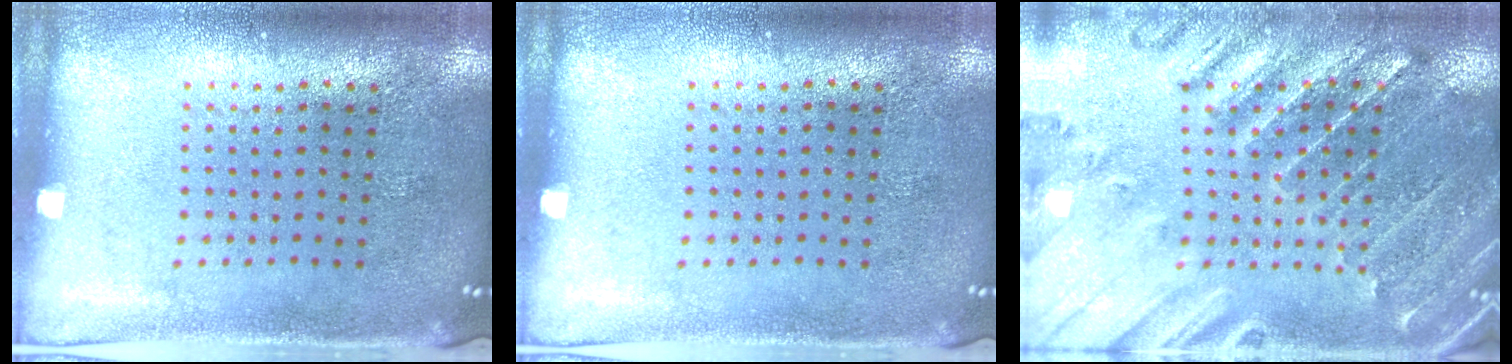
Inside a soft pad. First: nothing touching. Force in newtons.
{"total": 0.0}
{"total": 1.3, "press": 1.3, "slide": 0.4}